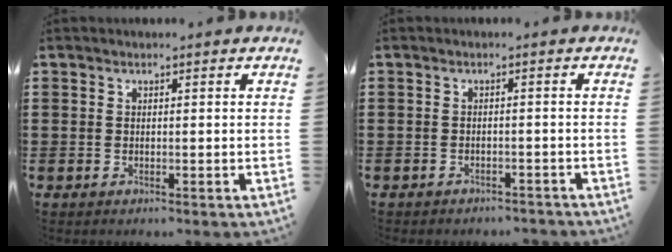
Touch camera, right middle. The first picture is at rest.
{"total": 1.4, "force": [-1.4, 0.2, 0.1], "torque": [-0.006, 0.001, -0.029]}